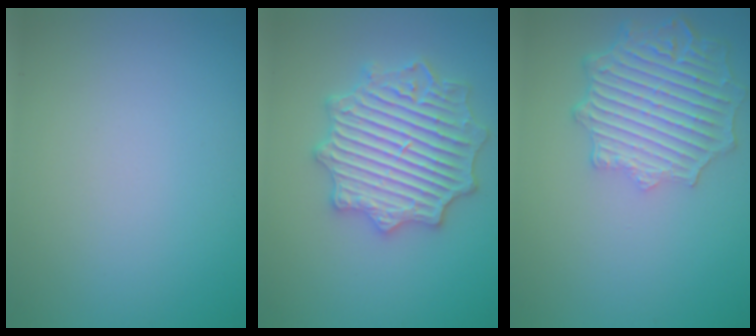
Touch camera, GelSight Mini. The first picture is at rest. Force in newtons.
{"total": 6.7, "press": 6.6, "slide": 1.2}
{"total": 6.9, "press": 5.4, "slide": 4.3}